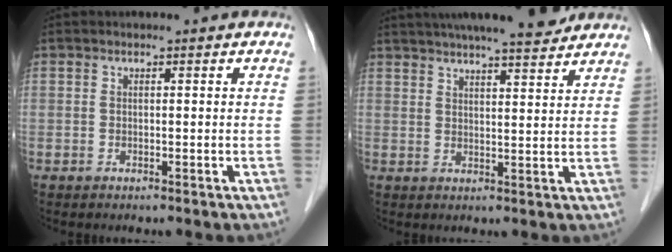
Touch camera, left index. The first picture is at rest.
{"total": 14.0, "force": [12.3, 1.3, 6.7], "torque": [-0.109, 0.020, 0.172]}